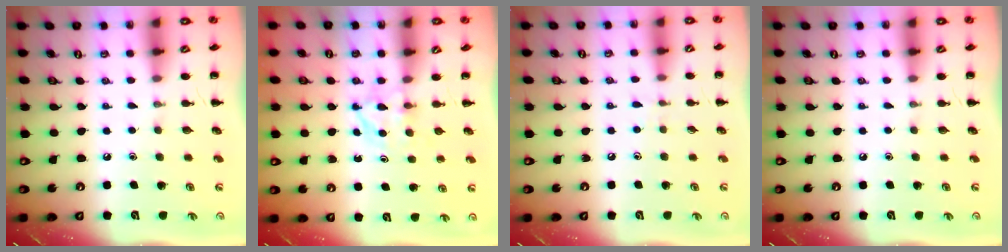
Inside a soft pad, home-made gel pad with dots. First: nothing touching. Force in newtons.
{"total": 3.5, "press": 3.3, "slide": 1.1}
{"total": 2.9, "press": 2.6, "slide": 1.2}
{"total": 0.0}